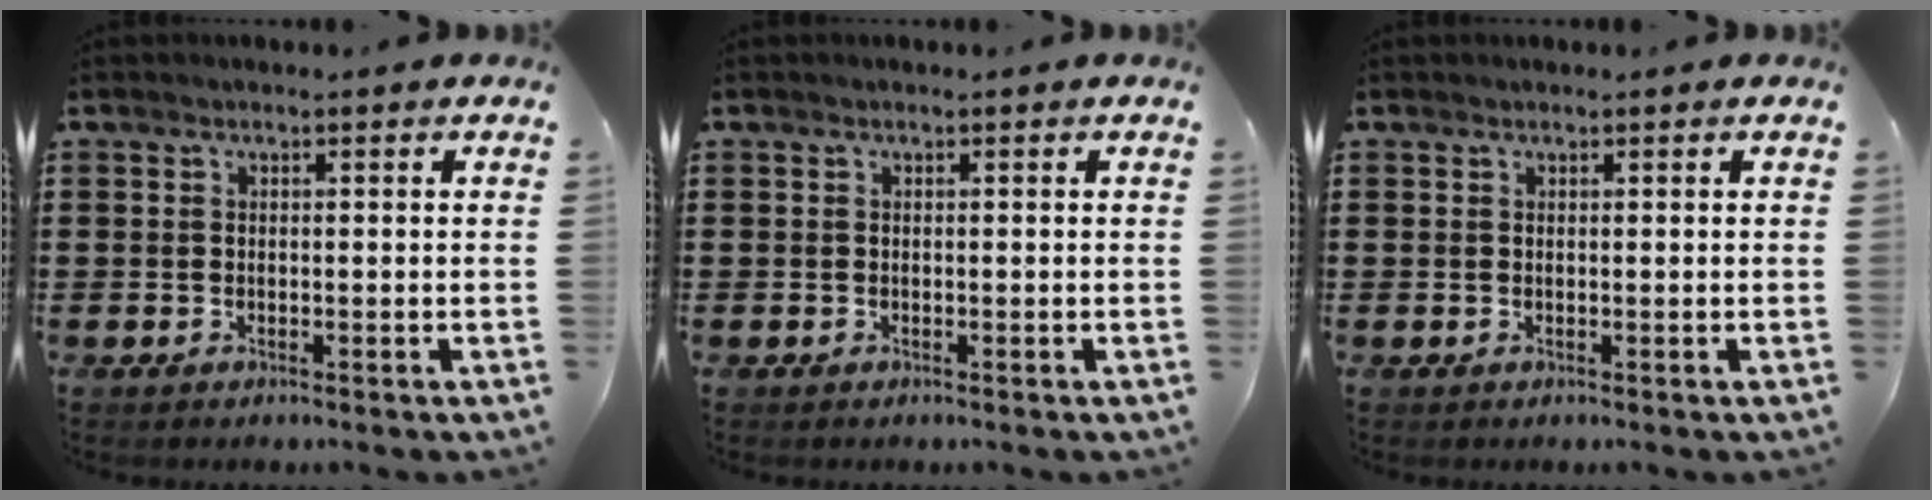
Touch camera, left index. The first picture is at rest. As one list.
[{"total": 0.0}, {"total": 0.0}]